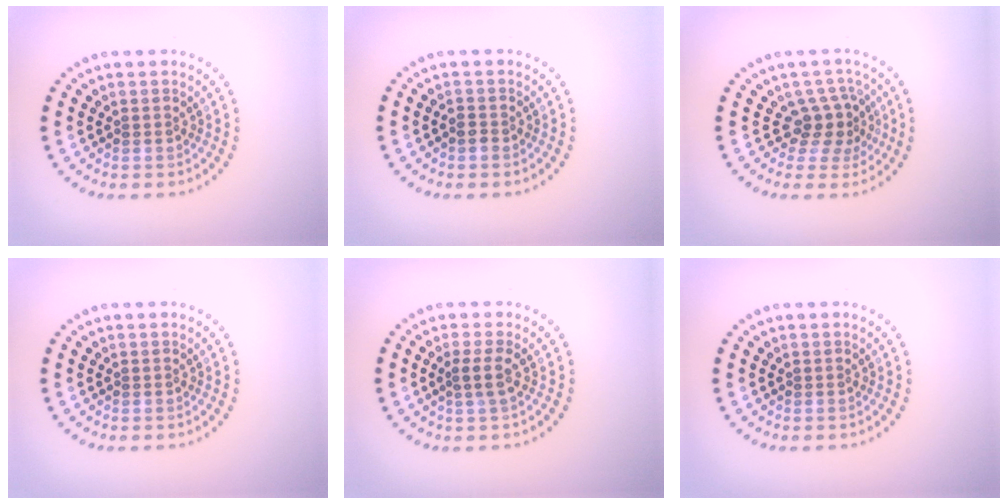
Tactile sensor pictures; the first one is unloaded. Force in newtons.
{"total": 0.9, "press": 0.8, "slide": 0.4}
{"total": 2.9, "press": 2.0, "slide": 2.1}
{"total": 0.0}
{"total": 1.6, "press": 1.2, "slide": 1.1}
{"total": 0.0}